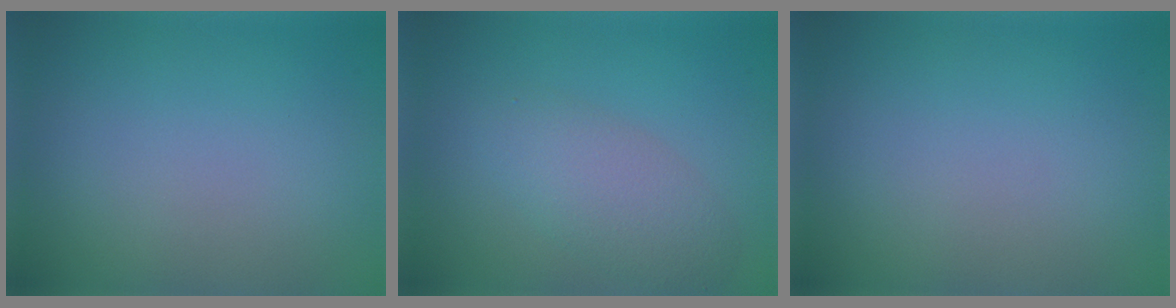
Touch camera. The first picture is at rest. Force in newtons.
{"total": 3.9, "press": 3.9, "slide": 0.1}
{"total": 0.0}